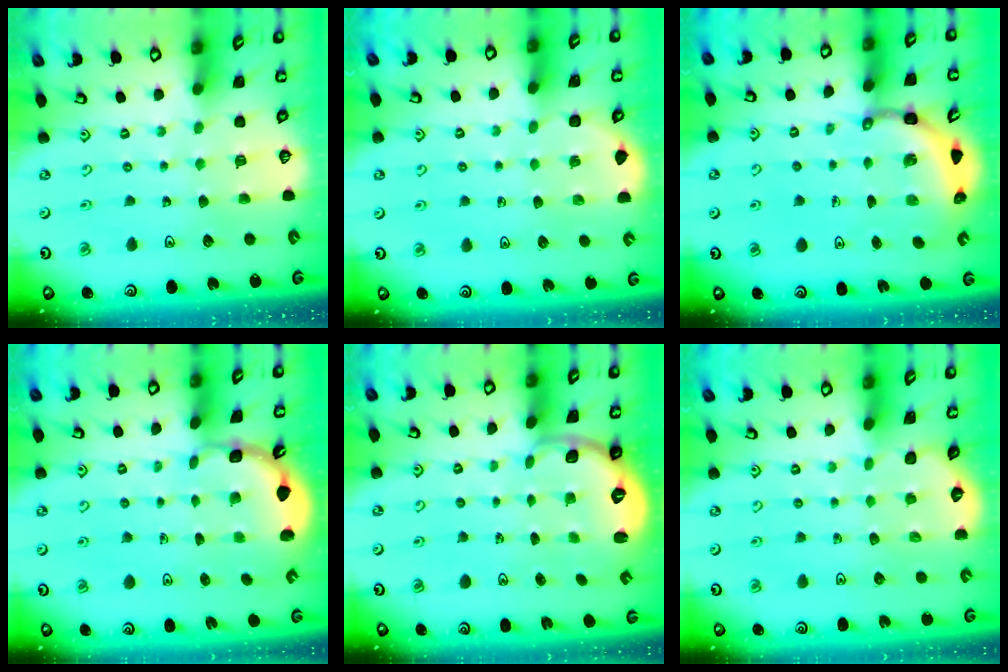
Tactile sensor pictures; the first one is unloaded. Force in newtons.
{"total": 1.7, "press": 1.5, "slide": 0.8}
{"total": 4.0, "press": 3.8, "slide": 1.3}
{"total": 2.1, "press": 1.9, "slide": 0.9}
{"total": 2.7, "press": 1.6, "slide": 2.1}
{"total": 3.0, "press": 2.9, "slide": 0.5}